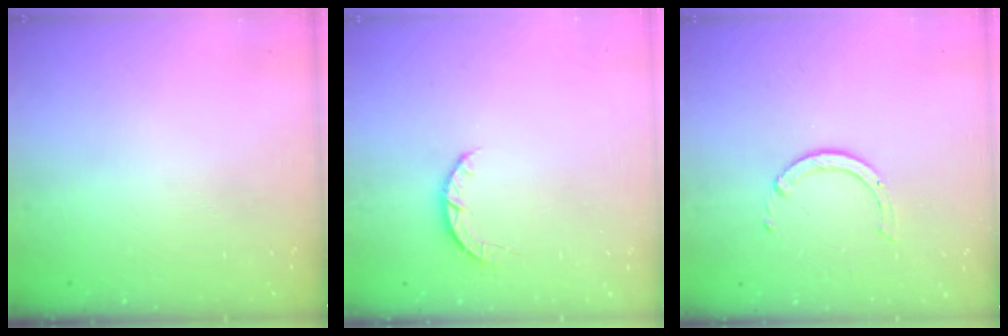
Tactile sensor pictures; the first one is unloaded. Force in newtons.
{"total": 3.3, "press": 3.3, "slide": 0.5}
{"total": 2.5, "press": 2.5, "slide": 0.2}